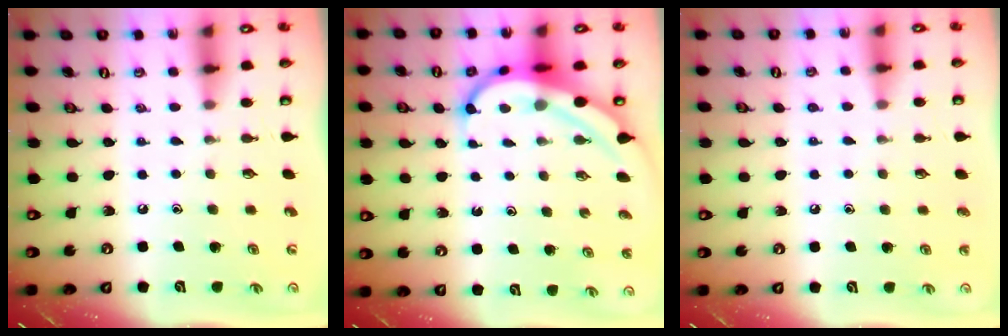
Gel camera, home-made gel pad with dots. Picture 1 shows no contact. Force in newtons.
{"total": 6.7, "press": 6.7, "slide": 0.7}
{"total": 2.4, "press": 2.4, "slide": 0.2}